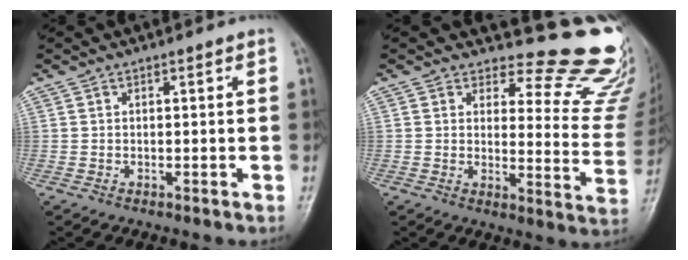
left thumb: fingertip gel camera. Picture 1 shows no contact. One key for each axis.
{"total": 16.3, "fx": 15.2, "fy": 4.4, "fz": 3.7, "tx": 0.005, "ty": -0.169, "tz": 0.157}